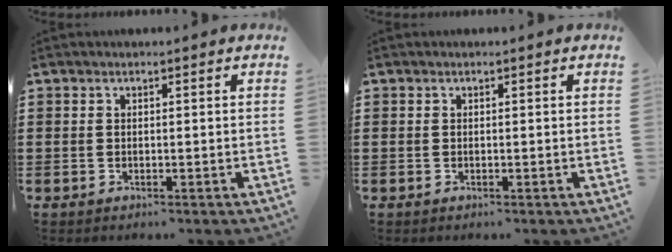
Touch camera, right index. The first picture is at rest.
{"total": 0.0}